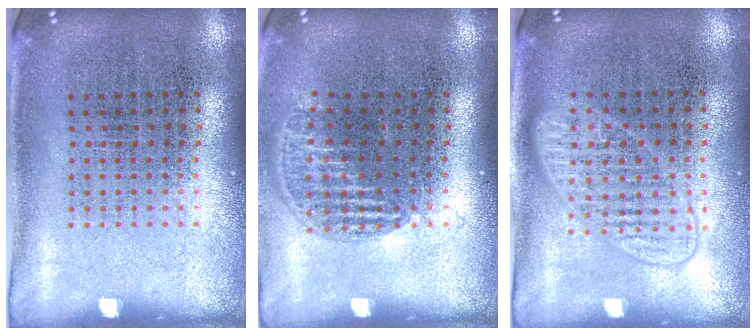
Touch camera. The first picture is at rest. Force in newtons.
{"total": 1.2, "press": 1.0, "slide": 0.5}
{"total": 1.5, "press": 1.4, "slide": 0.2}